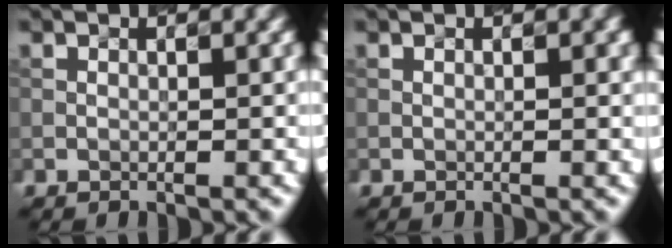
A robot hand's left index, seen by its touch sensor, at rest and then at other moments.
{"total": 0.5, "force": [0.0, 0.1, 0.5], "torque": [-0.004, 0.003, 0.002]}